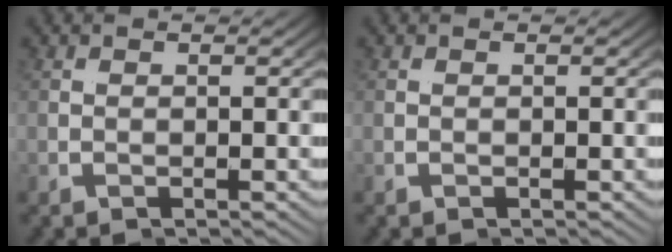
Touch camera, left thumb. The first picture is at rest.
{"total": 0.0}